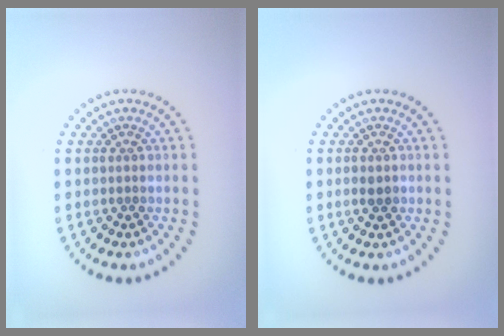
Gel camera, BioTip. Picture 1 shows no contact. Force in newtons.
{"total": 1.1, "press": 1.0, "slide": 0.2}